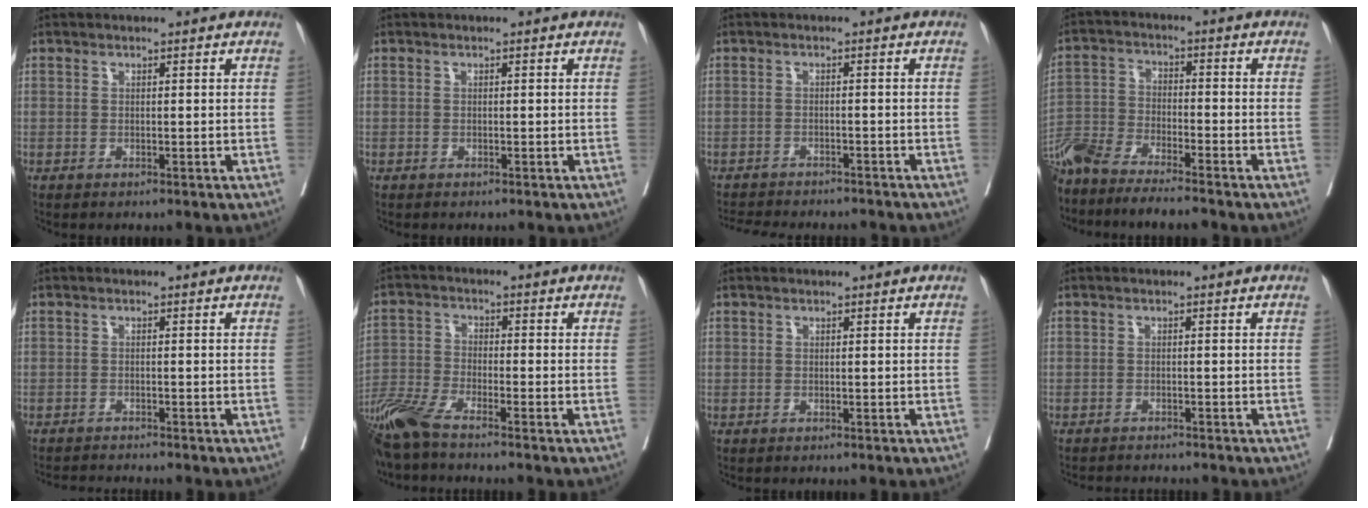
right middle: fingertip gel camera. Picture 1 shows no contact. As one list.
[{"total": 0.0}, {"total": 10.8, "force": [-10.0, 2.2, 3.5], "torque": [-0.057, -0.005, -0.130]}, {"total": 12.6, "force": [-11.0, 0.7, 6.0], "torque": [-0.109, -0.023, -0.193]}, {"total": 3.2, "force": [-3.1, -0.6, 0.5], "torque": [0.001, -0.014, -0.049]}, {"total": 7.7, "force": [-6.4, 0.4, 4.3], "torque": [-0.091, -0.027, -0.130]}, {"total": 0.0}, {"total": 4.0, "force": [-3.8, 0.3, 0.9], "torque": [-0.004, -0.010, -0.056]}]